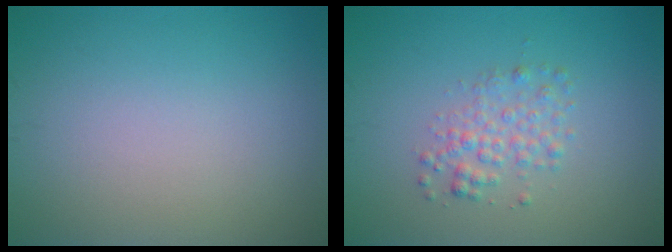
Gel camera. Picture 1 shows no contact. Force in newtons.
{"total": 2.3, "press": 2.3, "slide": 0.1}